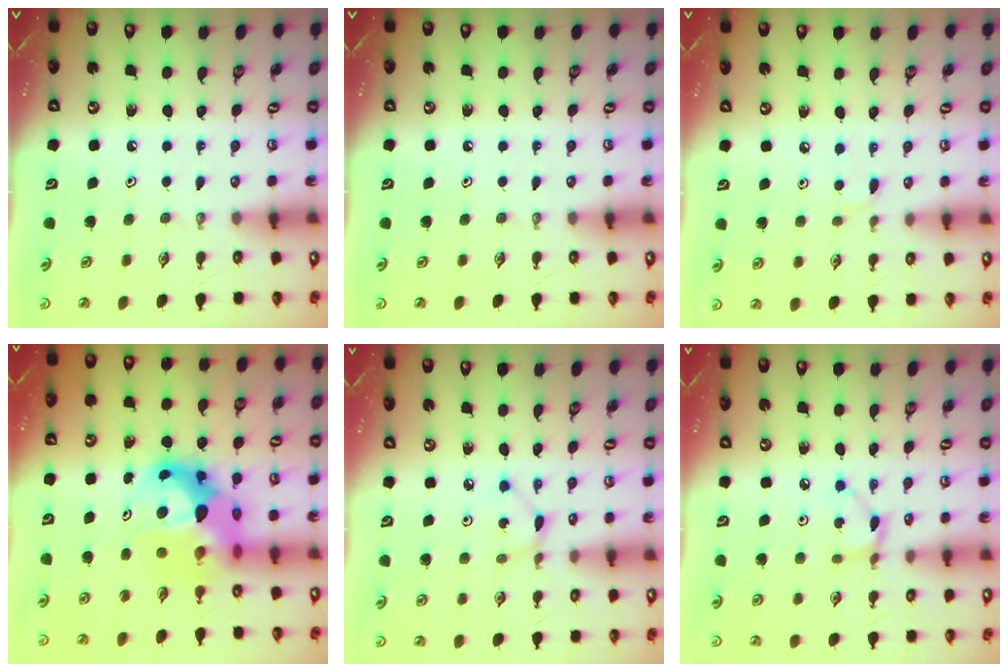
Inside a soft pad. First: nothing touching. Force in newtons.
{"total": 0.0}
{"total": 4.1, "press": 4.0, "slide": 0.6}
{"total": 12.8, "press": 12.8, "slide": 0.8}
{"total": 2.3, "press": 2.3, "slide": 0.1}
{"total": 3.8, "press": 3.8, "slide": 0.1}